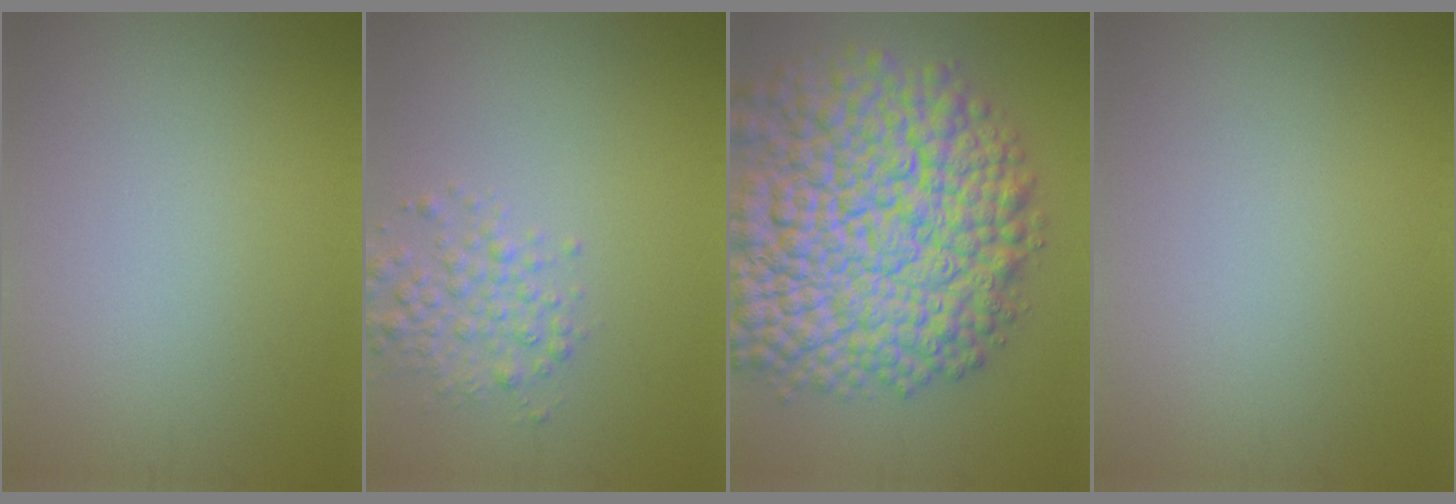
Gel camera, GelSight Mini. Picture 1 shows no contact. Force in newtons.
{"total": 2.7, "press": 2.7, "slide": 0.1}
{"total": 16.9, "press": 16.9, "slide": 0.7}
{"total": 0.0}